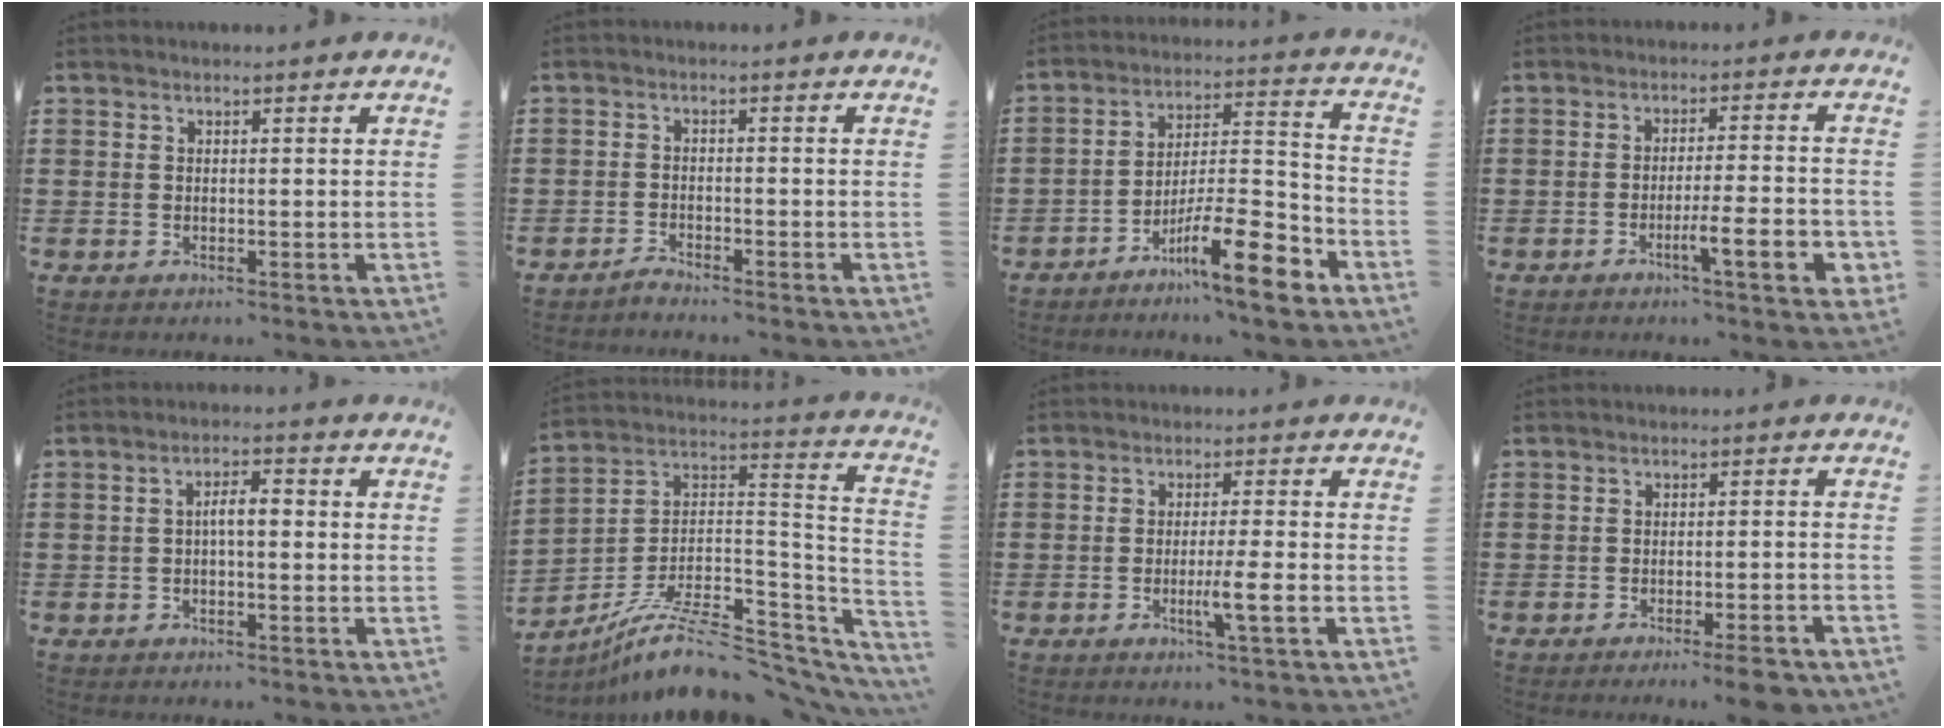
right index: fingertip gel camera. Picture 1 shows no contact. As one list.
[{"total": 1.7, "force": [-1.7, 0.1, 0.0], "torque": [-0.005, 0.004, -0.036]}, {"total": 13.4, "force": [-8.7, 2.7, 9.7], "torque": [-0.159, 0.027, -0.151]}, {"total": 8.1, "force": [-3.1, 1.2, 7.3], "torque": [-0.116, -0.002, -0.050]}, {"total": 3.1, "force": [-0.2, 0.9, 2.9], "torque": [-0.055, 0.007, -0.007]}, {"total": 12.4, "force": [-8.4, 4.2, 8.1], "torque": [-0.145, 0.021, -0.151]}, {"total": 4.9, "force": [-1.6, -0.3, 4.7], "torque": [-0.076, -0.015, -0.027]}, {"total": 3.9, "force": [-3.0, -0.2, 2.4], "torque": [-0.037, -0.008, -0.054]}]